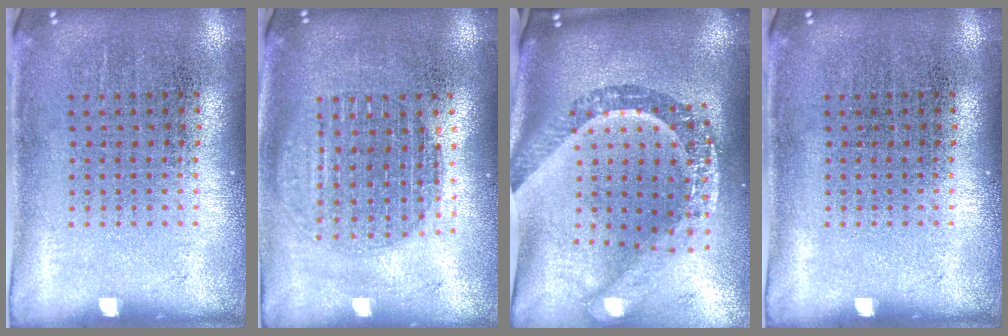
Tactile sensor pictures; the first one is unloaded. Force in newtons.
{"total": 1.7, "press": 1.5, "slide": 0.9}
{"total": 3.2, "press": 2.4, "slide": 2.2}
{"total": 0.0}